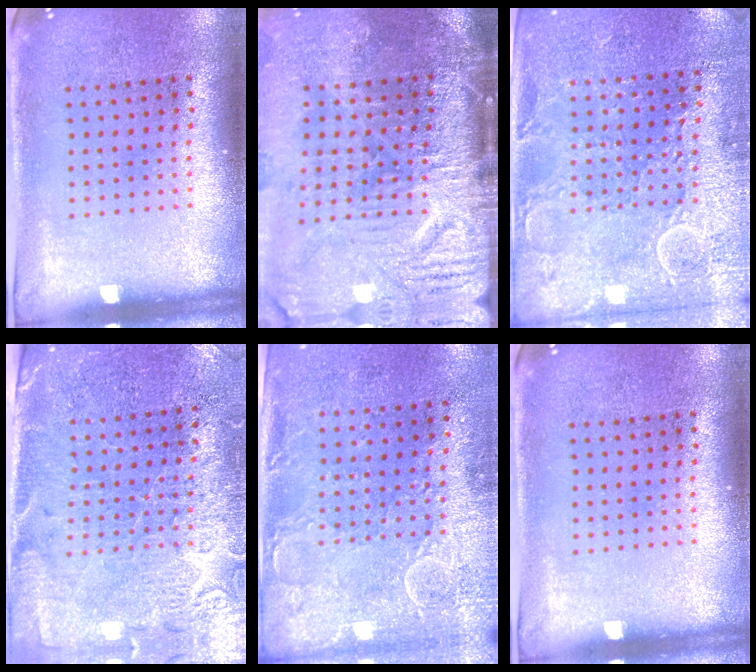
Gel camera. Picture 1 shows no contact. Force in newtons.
{"total": 4.8, "press": 3.9, "slide": 2.8}
{"total": 2.9, "press": 2.9, "slide": 0.4}
{"total": 3.0, "press": 2.9, "slide": 0.9}
{"total": 3.0, "press": 2.3, "slide": 1.9}
{"total": 0.0}